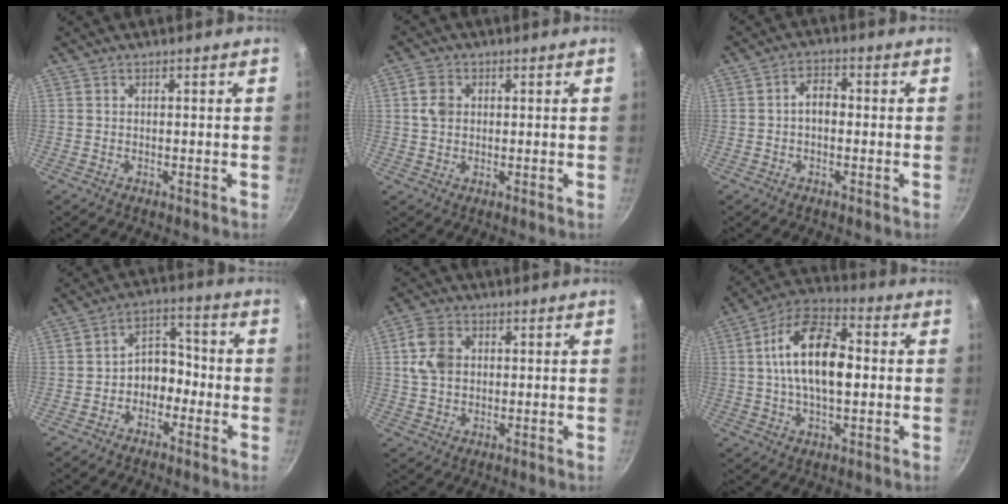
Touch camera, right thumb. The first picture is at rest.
{"total": 4.0, "force": [0.6, 3.1, 2.4], "torque": [-0.043, 0.003, 0.010]}
{"total": 3.9, "force": [-0.4, 2.5, 3.0], "torque": [-0.037, 0.018, -0.013]}
{"total": 7.3, "force": [-2.2, 5.4, 4.3], "torque": [-0.031, 0.041, -0.051]}
{"total": 7.1, "force": [1.3, 5.2, 4.6], "torque": [-0.082, 0.005, 0.024]}
{"total": 16.3, "force": [1.4, 8.4, 13.9], "torque": [-0.238, 0.022, 0.016]}